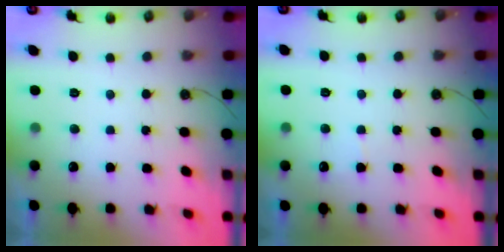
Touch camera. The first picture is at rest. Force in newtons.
{"total": 3.2, "press": 3.2, "slide": 0.4}